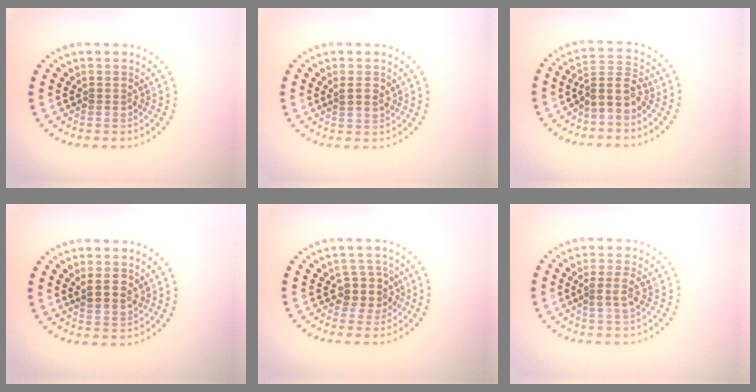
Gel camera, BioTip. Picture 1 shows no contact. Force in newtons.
{"total": 1.2, "press": 1.1, "slide": 0.5}
{"total": 3.0, "press": 2.3, "slide": 1.8}
{"total": 2.4, "press": 2.3, "slide": 0.7}
{"total": 2.7, "press": 2.3, "slide": 1.5}
{"total": 1.7, "press": 1.6, "slide": 0.5}